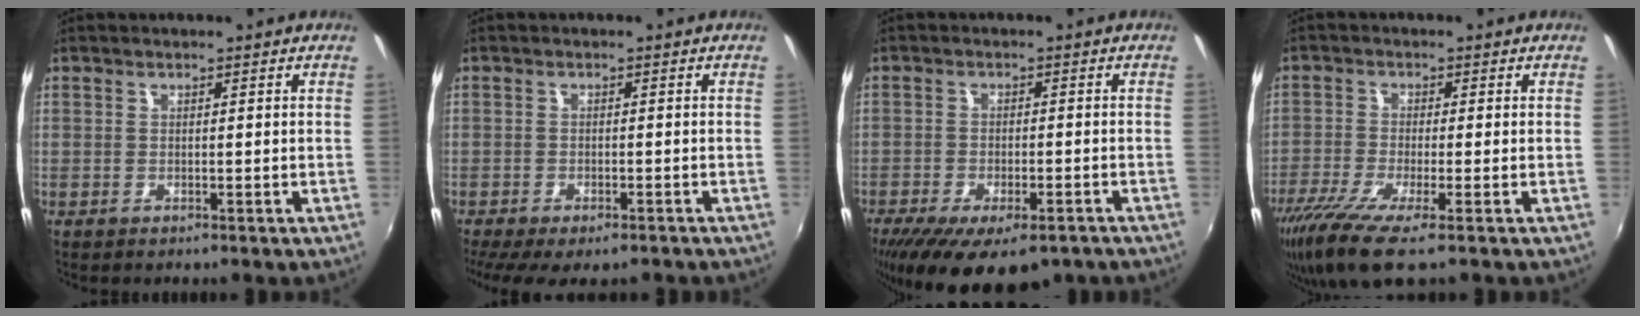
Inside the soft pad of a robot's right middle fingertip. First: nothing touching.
{"total": 9.3, "force": [-6.9, 3.2, 5.4], "torque": [-0.122, -0.042, -0.107]}
{"total": 15.6, "force": [-10.6, 6.1, 9.7], "torque": [-0.197, -0.051, -0.154]}
{"total": 9.3, "force": [-6.1, 1.0, 7.0], "torque": [-0.162, -0.042, -0.114]}